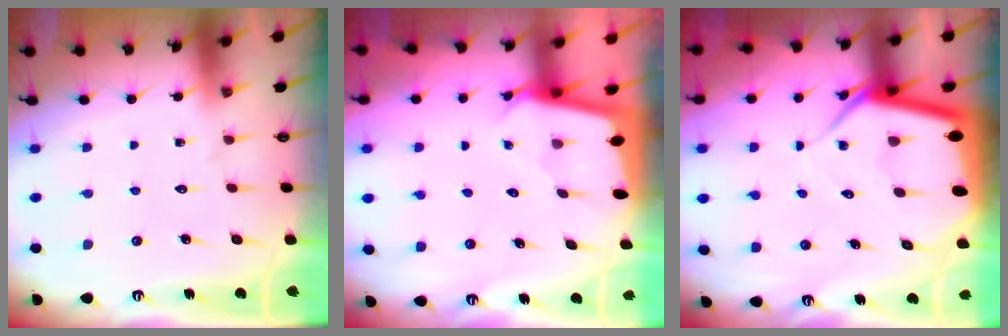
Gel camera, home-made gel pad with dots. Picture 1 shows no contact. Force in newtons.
{"total": 2.4, "press": 2.4, "slide": 0.2}
{"total": 8.7, "press": 8.7, "slide": 0.9}